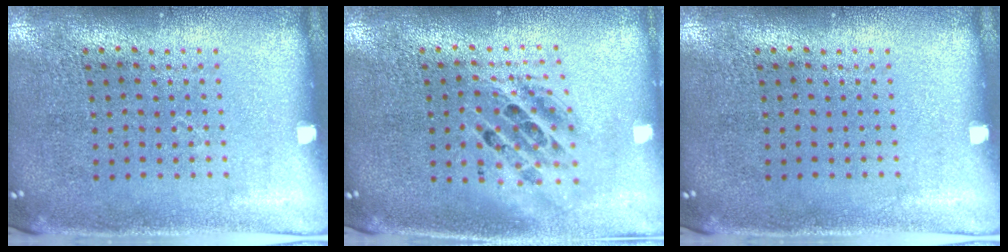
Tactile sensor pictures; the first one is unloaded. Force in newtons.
{"total": 1.7, "press": 1.4, "slide": 1.0}
{"total": 0.0}